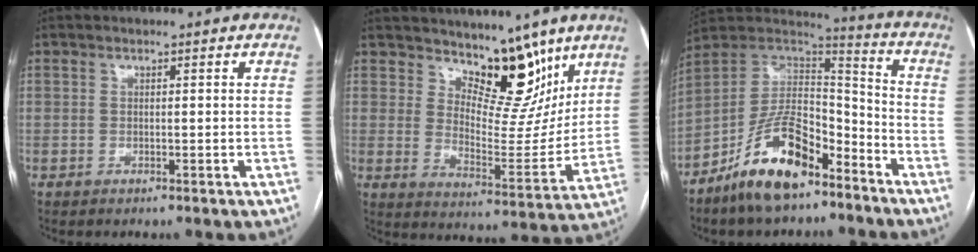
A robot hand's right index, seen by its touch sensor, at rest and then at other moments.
{"total": 12.1, "force": [8.9, 5.1, 6.4], "torque": [-0.077, -0.014, 0.149]}
{"total": 15.1, "force": [-10.2, 7.0, 8.8], "torque": [-0.152, 0.033, -0.182]}